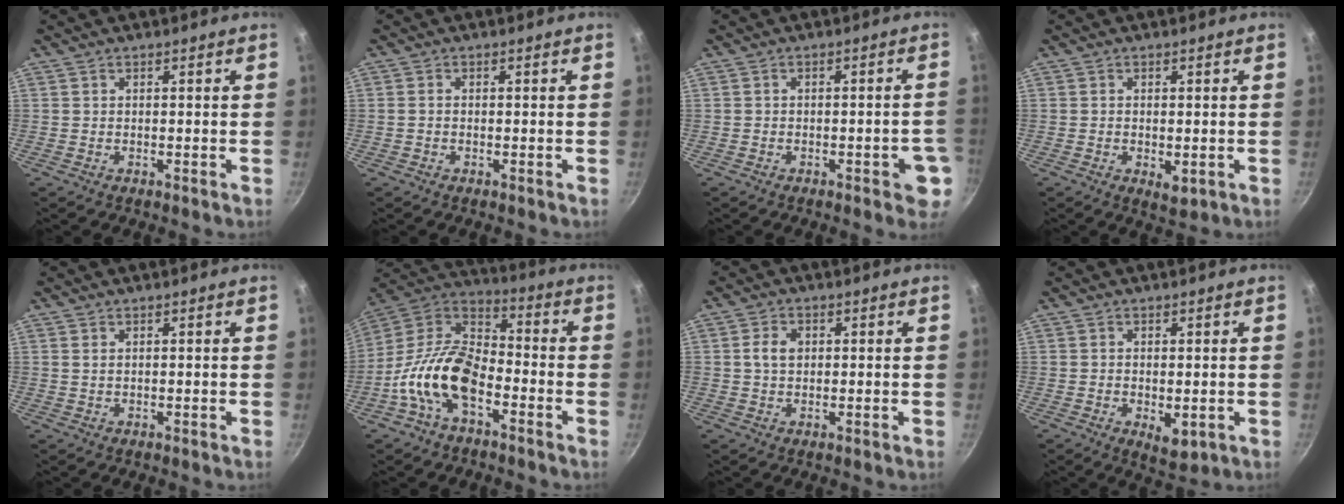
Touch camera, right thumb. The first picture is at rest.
{"total": 0.7, "force": [-0.2, 0.6, 0.4], "torque": [-0.008, 0.004, -0.003]}
{"total": 5.6, "force": [-2.1, 2.2, 4.7], "torque": [-0.039, 0.016, -0.021]}
{"total": 2.9, "force": [-0.5, 1.6, 2.4], "torque": [-0.038, -0.011, -0.004]}
{"total": 0.8, "force": [0.3, 0.5, 0.6], "torque": [-0.011, 0.000, 0.007]}
{"total": 15.9, "force": [-6.2, 8.9, 11.6], "torque": [-0.197, 0.057, -0.139]}
{"total": 3.8, "force": [0.6, 2.6, 2.8], "torque": [-0.048, 0.007, 0.007]}
{"total": 4.5, "force": [-0.8, 2.4, 3.7], "torque": [-0.051, -0.012, -0.005]}